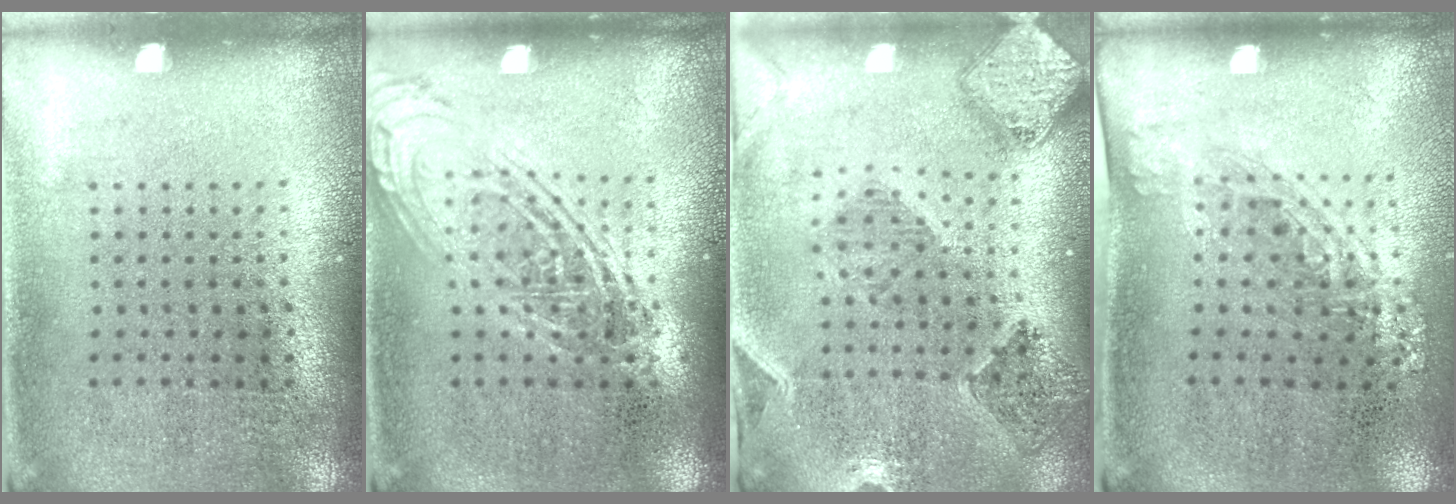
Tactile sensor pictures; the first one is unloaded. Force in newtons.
{"total": 2.4, "press": 2.4, "slide": 0.3}
{"total": 1.5, "press": 1.4, "slide": 0.3}
{"total": 1.4, "press": 1.0, "slide": 0.9}